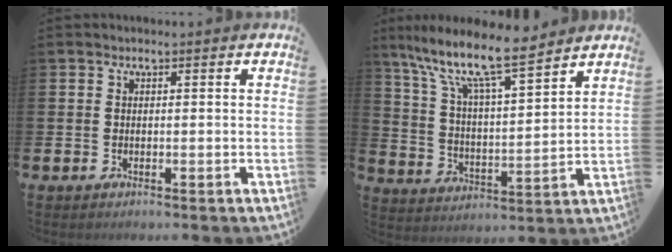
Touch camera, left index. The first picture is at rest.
{"total": 11.3, "force": [9.5, 2.1, 5.6], "torque": [-0.134, -0.059, 0.161]}